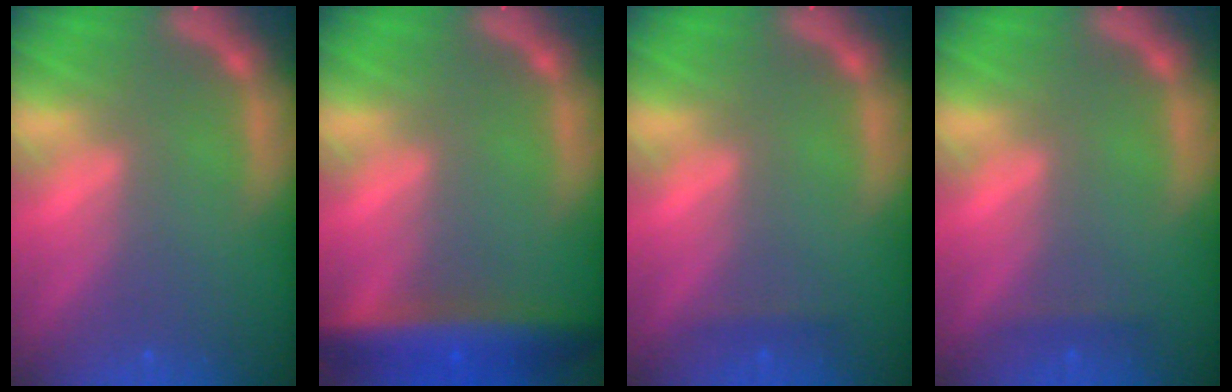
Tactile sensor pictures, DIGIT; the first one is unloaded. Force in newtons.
{"total": 7.0}
{"total": 0.9}
{"total": 0.9}